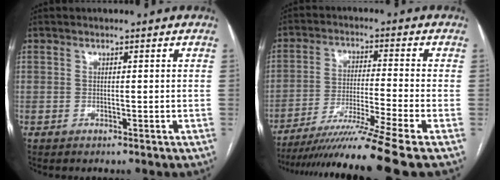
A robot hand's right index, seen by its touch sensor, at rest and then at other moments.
{"total": 13.9, "force": [-11.2, -3.4, 7.5], "torque": [-0.121, -0.039, -0.186]}